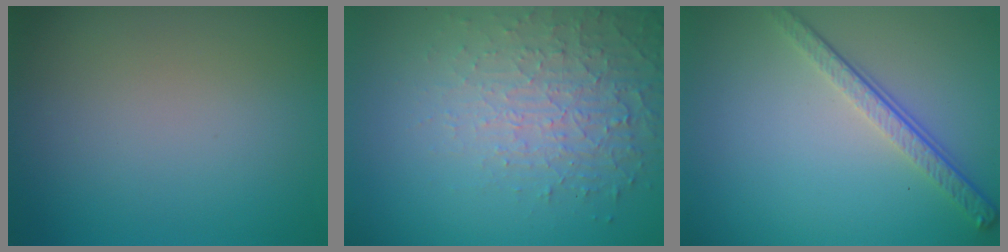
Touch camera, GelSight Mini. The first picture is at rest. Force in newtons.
{"total": 5.2, "press": 3.3, "slide": 3.9}
{"total": 3.9, "press": 2.7, "slide": 2.8}